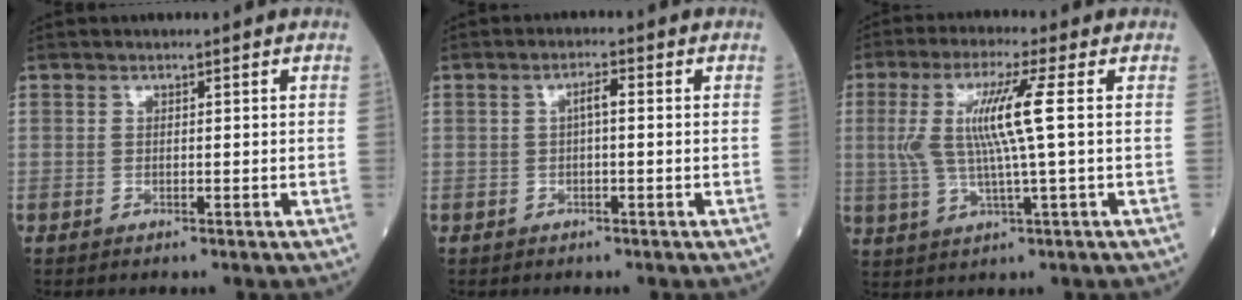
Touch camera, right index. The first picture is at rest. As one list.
[{"total": 2.1, "force": [0.1, 0.4, 2.0], "torque": [-0.034, 0.004, 0.002]}, {"total": 9.3, "force": [1.4, -0.4, 9.2], "torque": [-0.196, 0.005, 0.027]}]